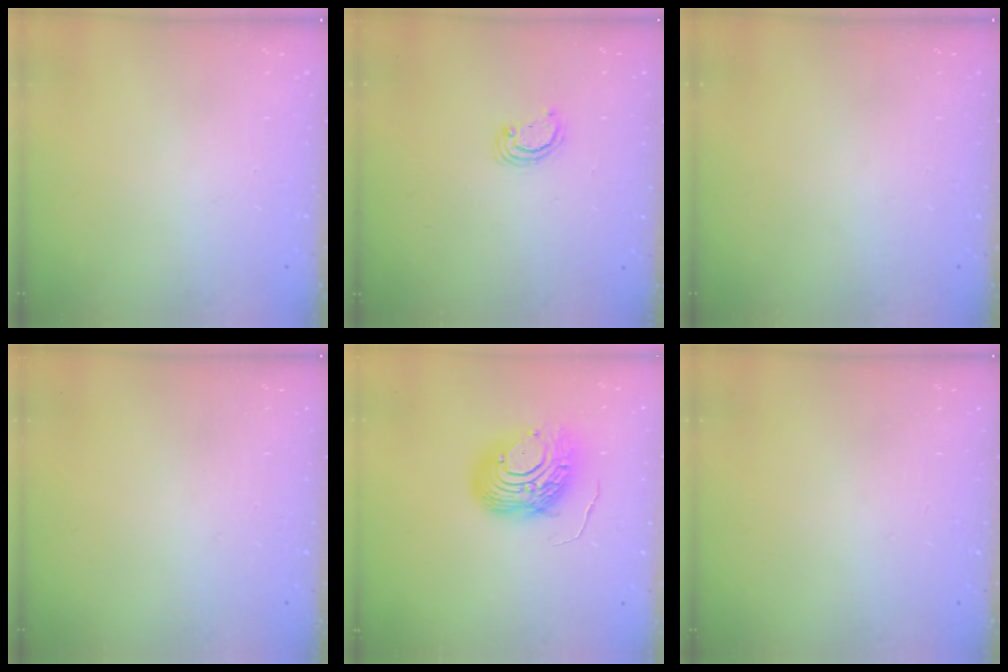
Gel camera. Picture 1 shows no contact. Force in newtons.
{"total": 2.3, "press": 2.3, "slide": 0.3}
{"total": 0.0}
{"total": 0.0}
{"total": 12.3, "press": 12.3, "slide": 1.1}
{"total": 0.0}